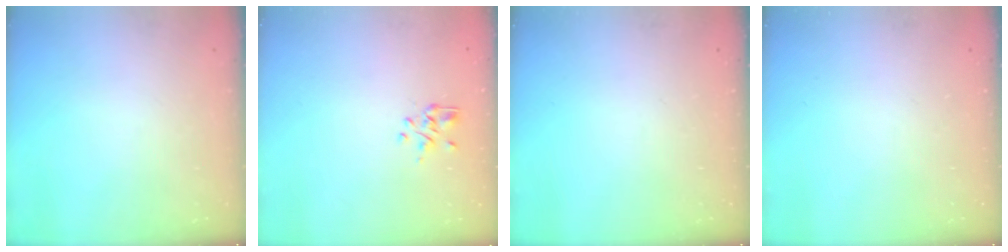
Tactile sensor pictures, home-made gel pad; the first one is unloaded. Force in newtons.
{"total": 1.5, "press": 1.3, "slide": 0.7}
{"total": 0.0}
{"total": 0.0}